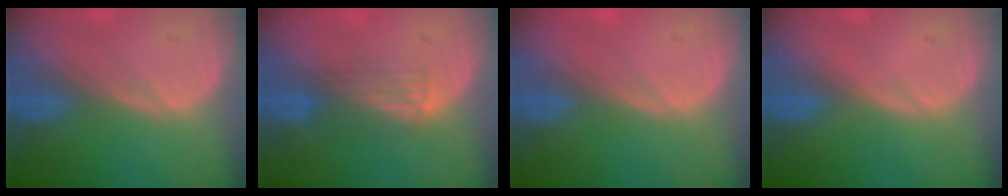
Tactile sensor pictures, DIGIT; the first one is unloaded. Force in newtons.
{"total": 3.2, "press": 3.0, "slide": 1.2}
{"total": 0.6, "press": 0.2, "slide": 0.5}
{"total": 0.0}